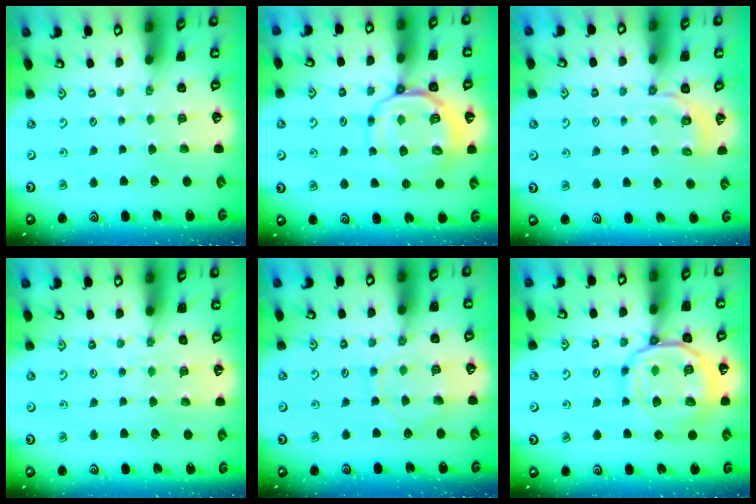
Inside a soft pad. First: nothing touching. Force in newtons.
{"total": 11.3, "press": 11.1, "slide": 2.3}
{"total": 3.7, "press": 3.2, "slide": 2.0}
{"total": 7.4, "press": 7.3, "slide": 0.8}
{"total": 9.5, "press": 9.4, "slide": 1.0}
{"total": 17.3, "press": 17.2, "slide": 1.7}